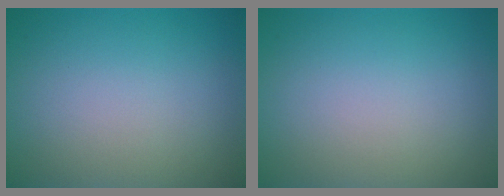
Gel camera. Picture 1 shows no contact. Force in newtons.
{"total": 0.0}